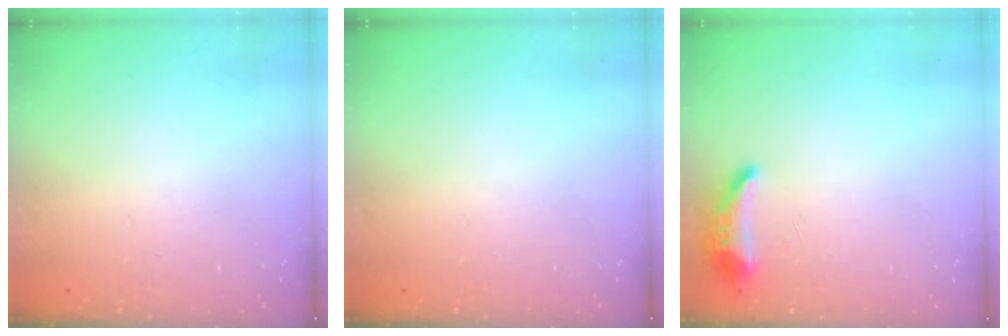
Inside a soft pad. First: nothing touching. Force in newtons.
{"total": 0.0}
{"total": 8.3, "press": 8.1, "slide": 1.5}